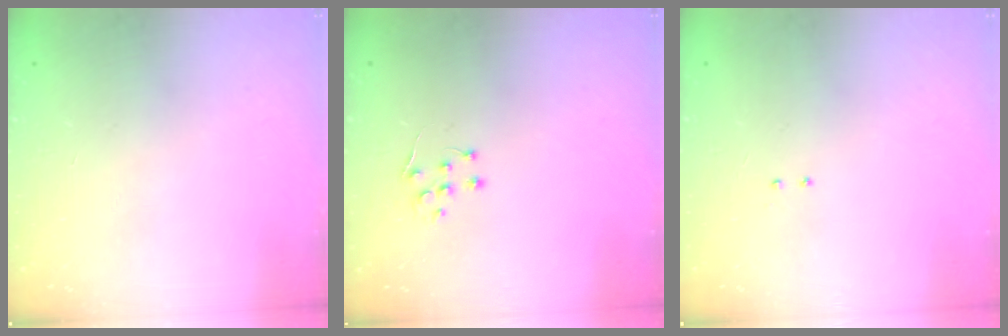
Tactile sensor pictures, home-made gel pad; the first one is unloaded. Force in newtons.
{"total": 5.1, "press": 5.1, "slide": 0.7}
{"total": 2.0, "press": 2.0, "slide": 0.4}